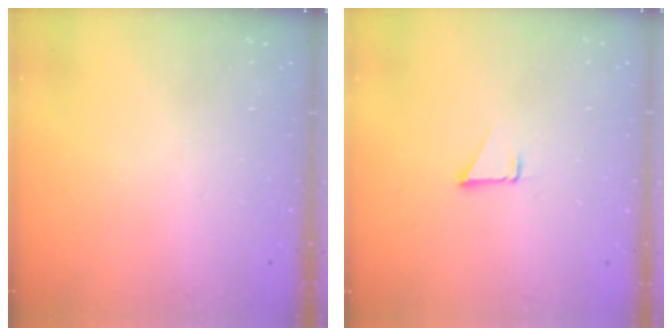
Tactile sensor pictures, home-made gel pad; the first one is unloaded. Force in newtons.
{"total": 1.4, "press": 1.3, "slide": 0.1}